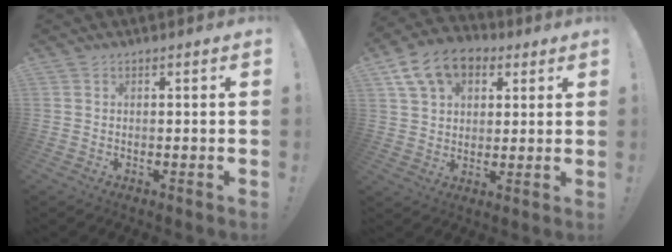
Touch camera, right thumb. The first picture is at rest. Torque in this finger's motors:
{"motor_torque": [1.13, 1.52, 0.48, -0.18, 0.15]}